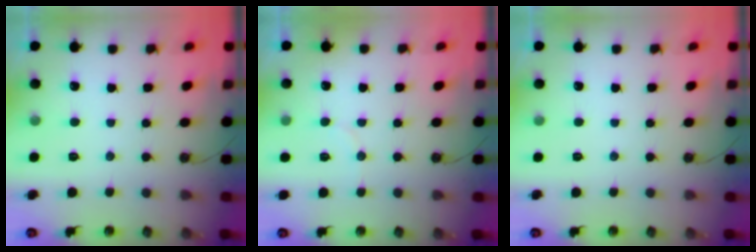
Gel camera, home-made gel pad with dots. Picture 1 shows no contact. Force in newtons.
{"total": 4.8, "press": 4.7, "slide": 0.8}
{"total": 0.0}